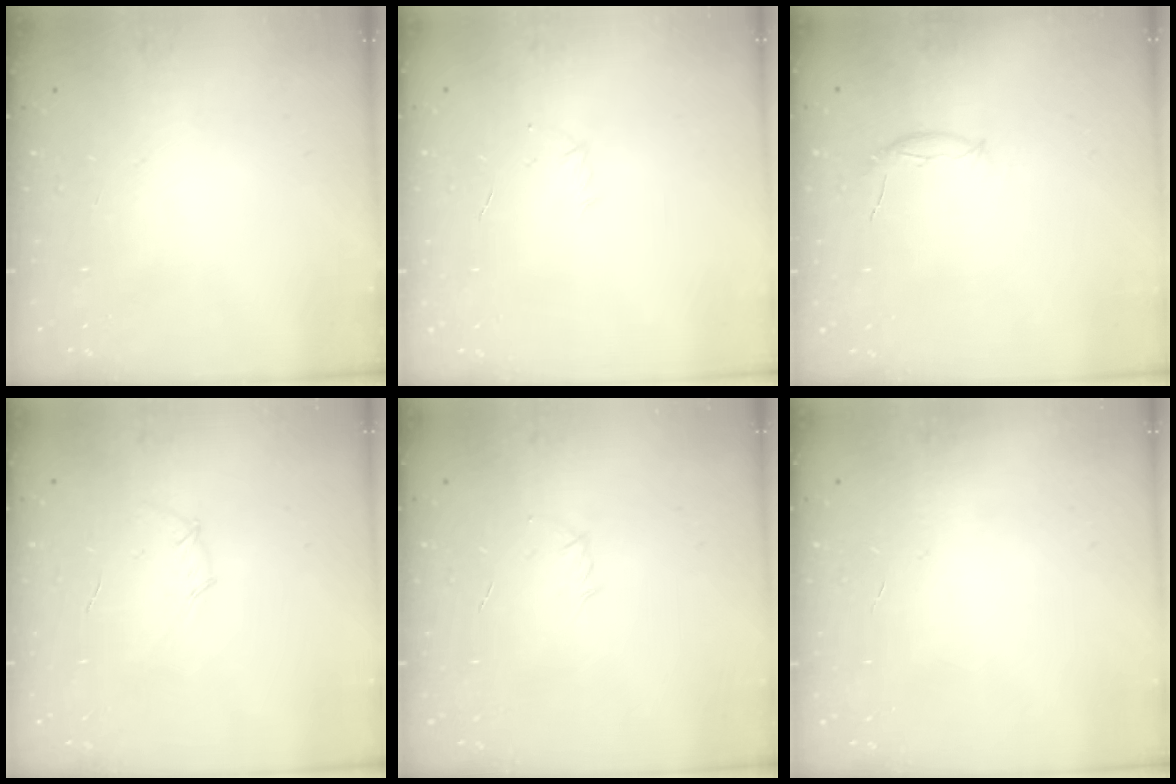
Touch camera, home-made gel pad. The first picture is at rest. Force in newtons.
{"total": 2.9, "press": 2.8, "slide": 0.7}
{"total": 5.6, "press": 5.5, "slide": 0.9}
{"total": 3.5, "press": 3.4, "slide": 0.8}
{"total": 2.9, "press": 2.8, "slide": 0.8}
{"total": 0.6, "press": 0.6, "slide": 0.2}